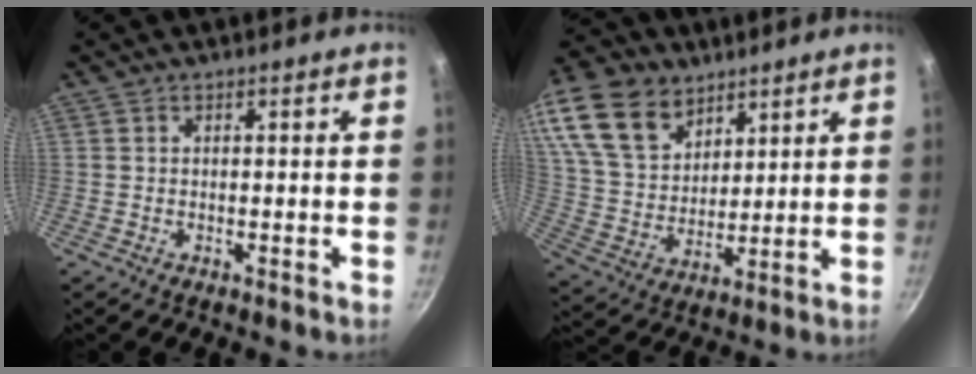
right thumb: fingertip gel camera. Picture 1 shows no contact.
{"total": 20.2, "force": [11.5, 13.3, 10.0], "torque": [-0.189, -0.025, 0.221]}